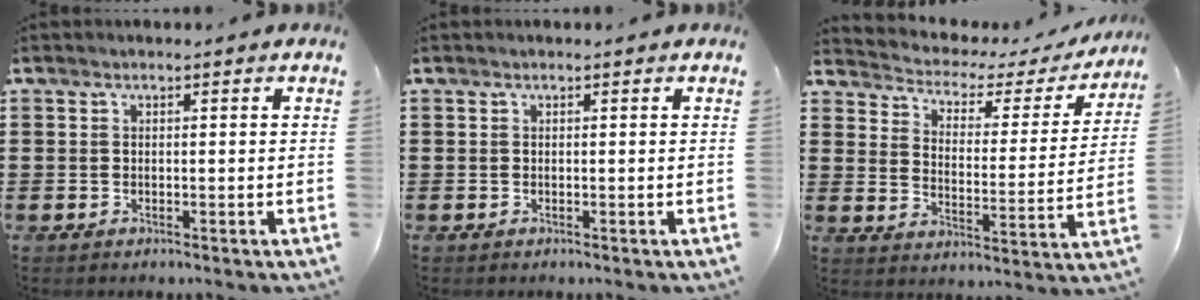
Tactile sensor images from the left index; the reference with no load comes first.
{"total": 0.0}
{"total": 2.8, "force": [2.3, 1.4, 0.8], "torque": [-0.037, -0.021, 0.029]}